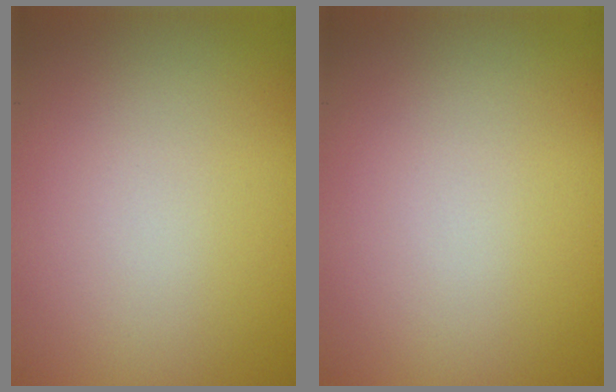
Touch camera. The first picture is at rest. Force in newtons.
{"total": 0.0}